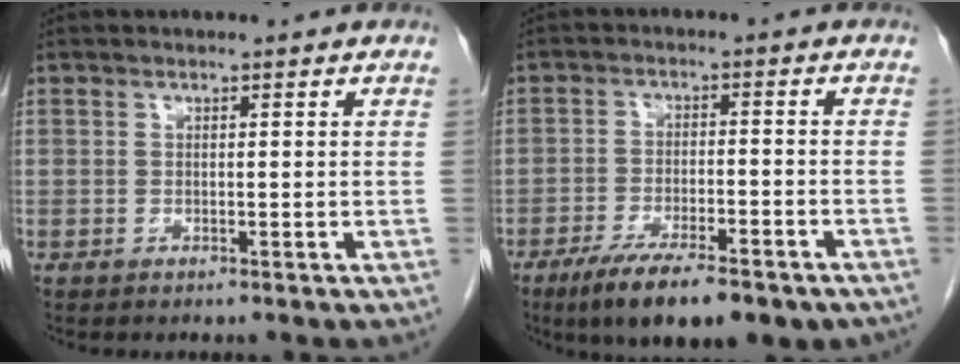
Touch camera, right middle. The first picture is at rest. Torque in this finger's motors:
{"motor_torque": [0.85, -0.76, 0.20, 0.06]}